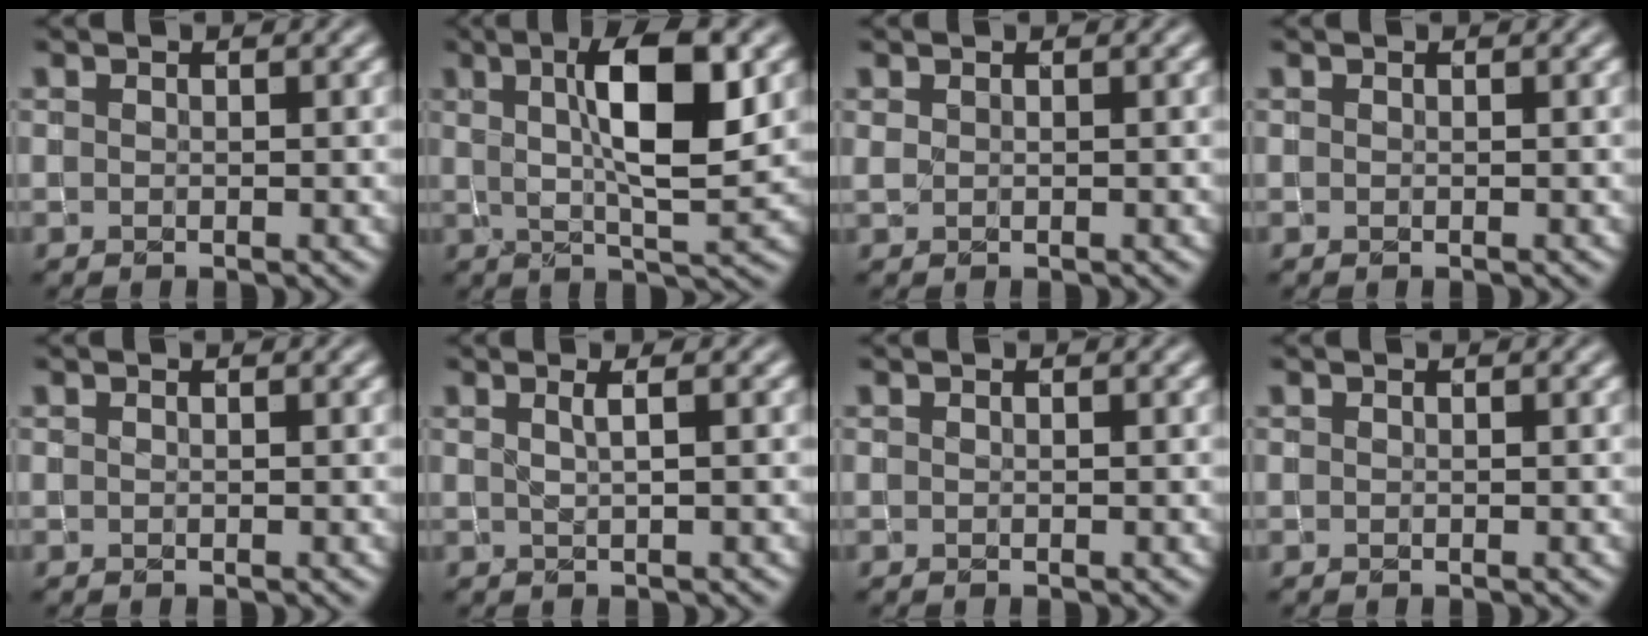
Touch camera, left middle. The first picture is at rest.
{"total": 7.8, "force": [2.0, 2.0, 7.3], "torque": [-0.107, 0.001, 0.032]}
{"total": 0.0}
{"total": 0.0}
{"total": 0.0}
{"total": 1.4, "force": [0.4, 0.4, 1.3], "torque": [-0.015, -0.001, 0.000]}
{"total": 0.0}
{"total": 0.0}